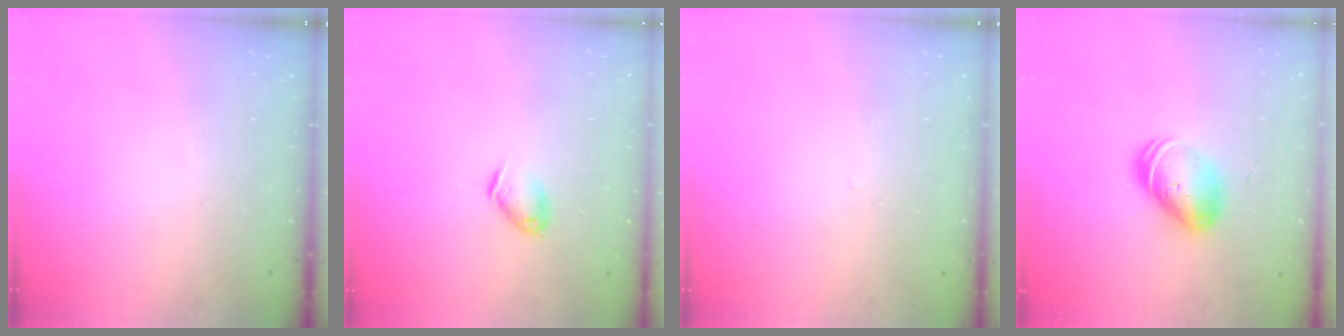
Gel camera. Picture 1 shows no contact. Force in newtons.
{"total": 5.6, "press": 5.6, "slide": 0.8}
{"total": 1.4, "press": 1.4, "slide": 0.3}
{"total": 8.6, "press": 8.6, "slide": 0.4}